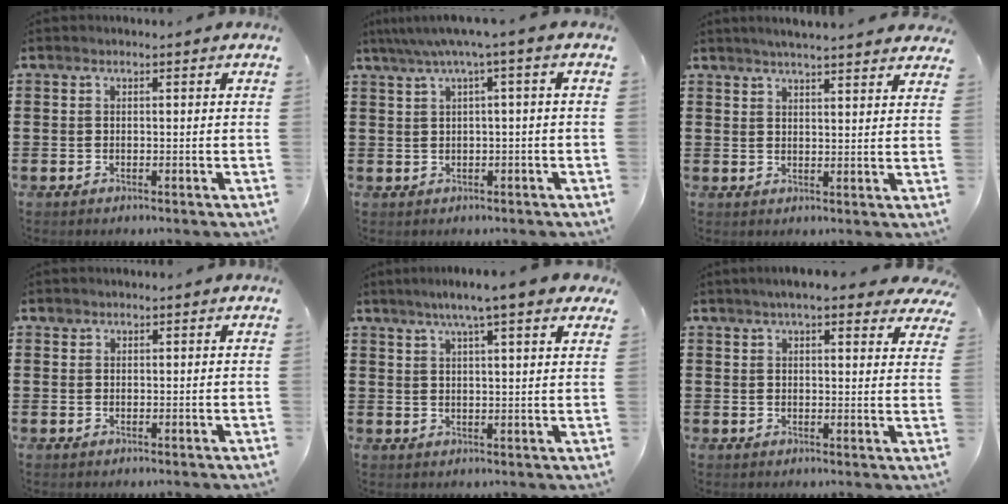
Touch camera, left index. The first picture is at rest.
{"total": 3.4, "force": [0.5, -0.2, 3.4], "torque": [-0.064, -0.003, 0.004]}
{"total": 3.3, "force": [3.2, -0.4, 0.8], "torque": [-0.025, -0.008, 0.057]}
{"total": 0.8, "force": [0.6, 0.5, 0.1], "torque": [-0.006, 0.002, 0.013]}
{"total": 6.1, "force": [4.6, 0.2, 3.9], "torque": [-0.081, -0.007, 0.077]}
{"total": 5.4, "force": [4.5, 1.0, 2.9], "torque": [-0.061, -0.003, 0.079]}